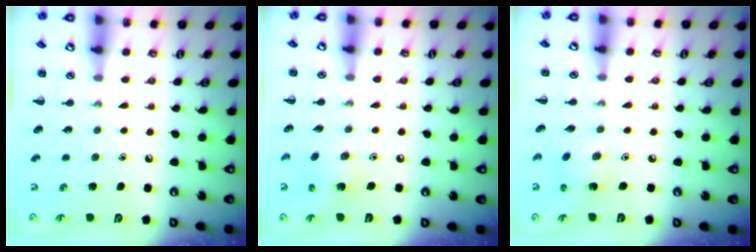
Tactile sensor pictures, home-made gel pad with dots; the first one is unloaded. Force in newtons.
{"total": 2.5, "press": 2.4, "slide": 0.7}
{"total": 2.1, "press": 1.9, "slide": 0.9}